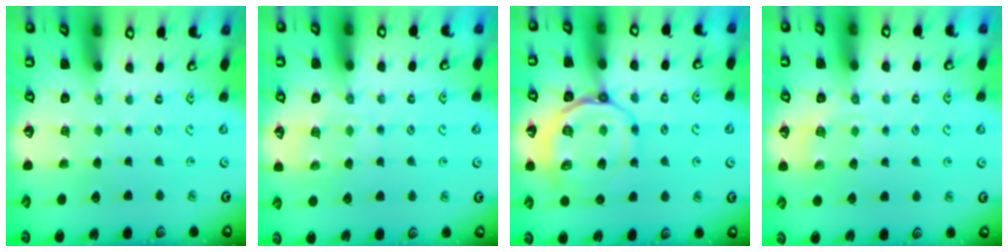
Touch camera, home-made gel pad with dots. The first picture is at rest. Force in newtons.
{"total": 7.1, "press": 7.1, "slide": 0.8}
{"total": 11.8, "press": 11.6, "slide": 2.2}
{"total": 4.8, "press": 4.6, "slide": 1.3}